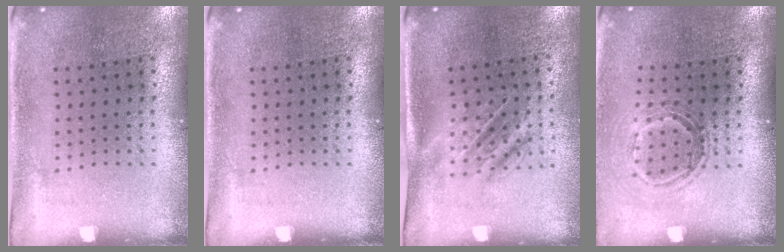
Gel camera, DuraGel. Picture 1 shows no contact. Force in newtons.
{"total": 0.0}
{"total": 1.6, "press": 1.2, "slide": 1.0}
{"total": 1.5, "press": 1.2, "slide": 0.9}